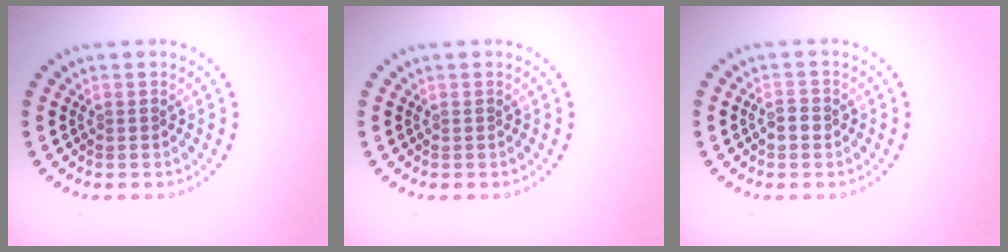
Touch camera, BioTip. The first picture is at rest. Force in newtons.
{"total": 0.0}
{"total": 1.3, "press": 1.3, "slide": 0.0}